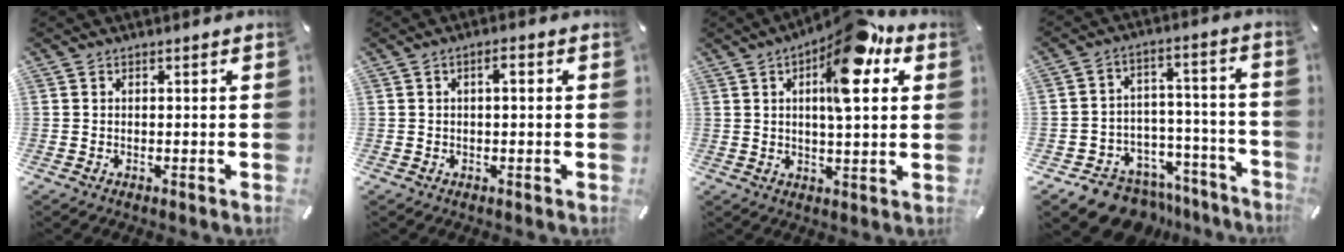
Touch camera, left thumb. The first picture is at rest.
{"total": 2.5, "force": [0.3, 0.8, 2.4], "torque": [-0.037, 0.005, 0.000]}
{"total": 14.9, "force": [6.2, 5.0, 12.5], "torque": [-0.179, -0.026, 0.096]}
{"total": 10.5, "force": [-7.9, 6.6, 2.1], "torque": [-0.022, 0.051, -0.132]}